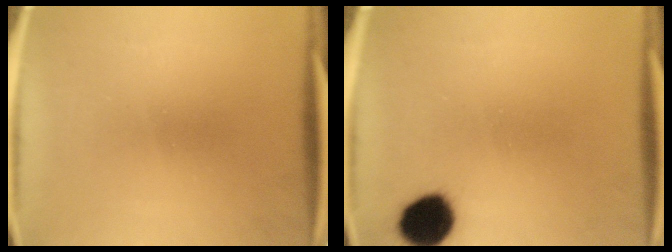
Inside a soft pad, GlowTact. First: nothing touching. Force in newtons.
{"total": 9.7}